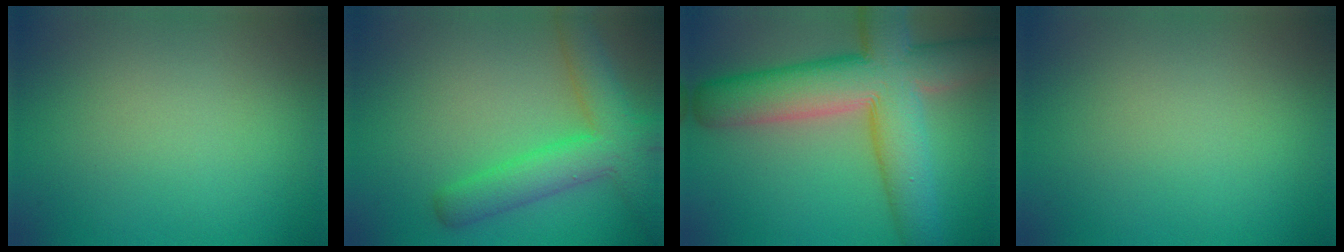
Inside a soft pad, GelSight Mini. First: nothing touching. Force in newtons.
{"total": 5.8, "press": 5.8, "slide": 0.3}
{"total": 11.6, "press": 11.5, "slide": 0.9}
{"total": 0.0}